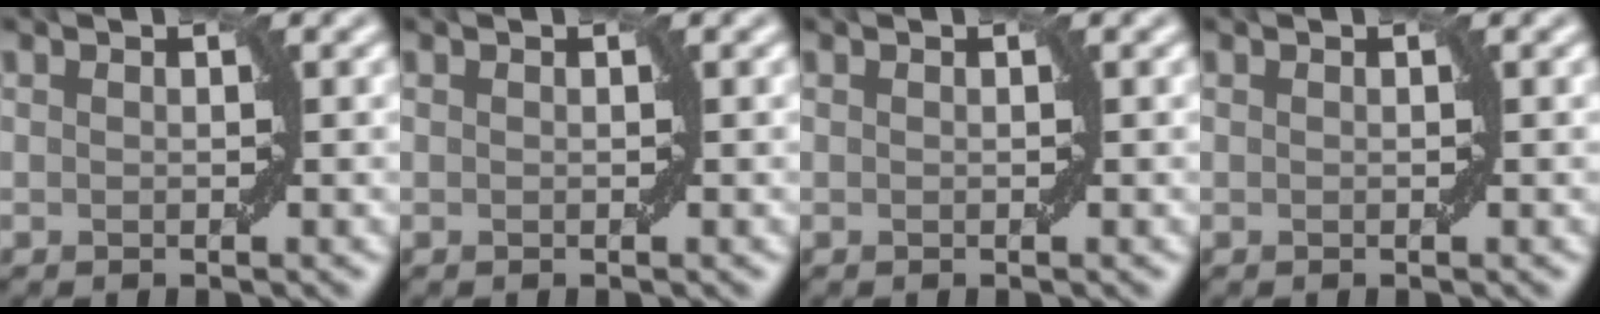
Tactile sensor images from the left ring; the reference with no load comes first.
{"total": 0.0}
{"total": 0.0}
{"total": 0.0}